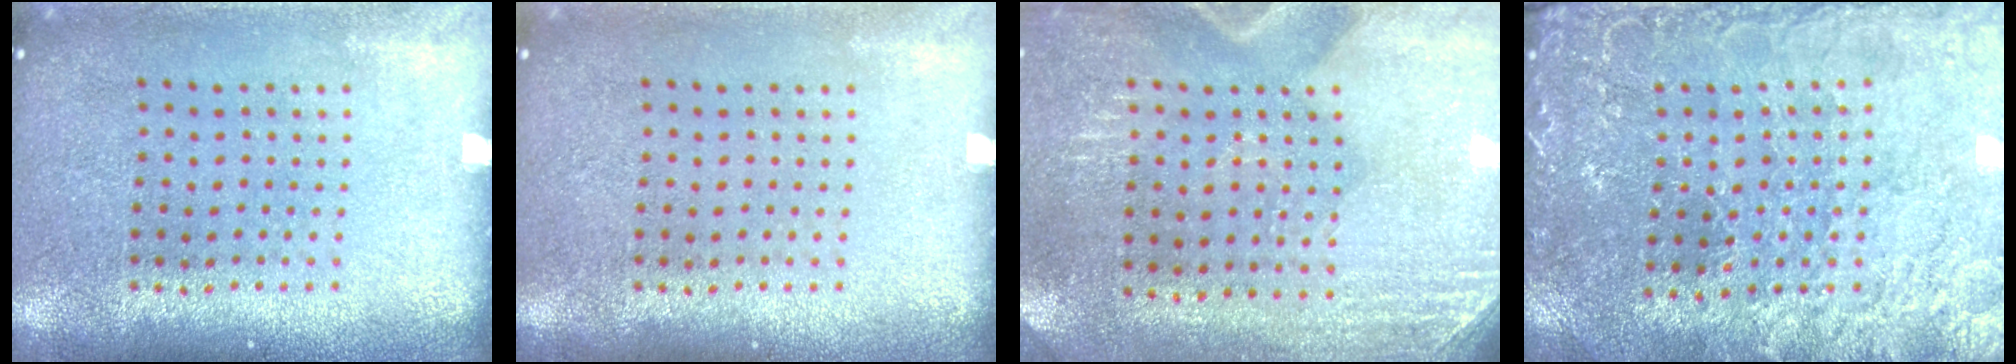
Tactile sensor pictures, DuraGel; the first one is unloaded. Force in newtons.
{"total": 0.0}
{"total": 2.8, "press": 2.5, "slide": 1.3}
{"total": 1.5, "press": 1.4, "slide": 0.5}